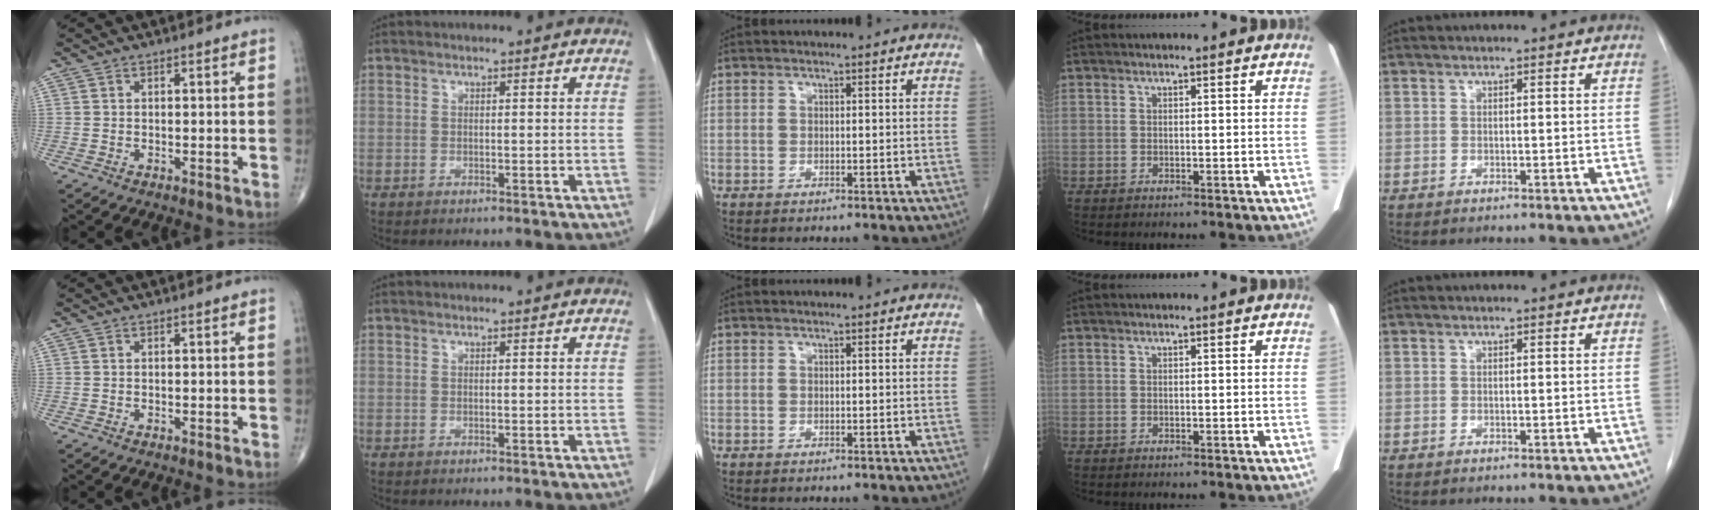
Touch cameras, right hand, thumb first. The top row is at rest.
{}